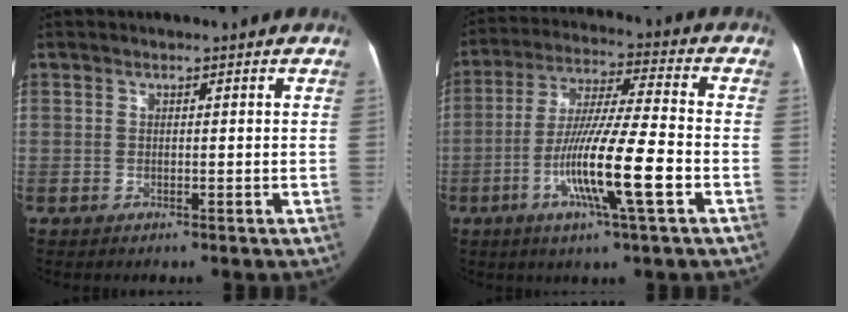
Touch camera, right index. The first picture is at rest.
{"total": 13.8, "force": [-4.5, 0.1, 13.1], "torque": [-0.247, -0.009, -0.087]}